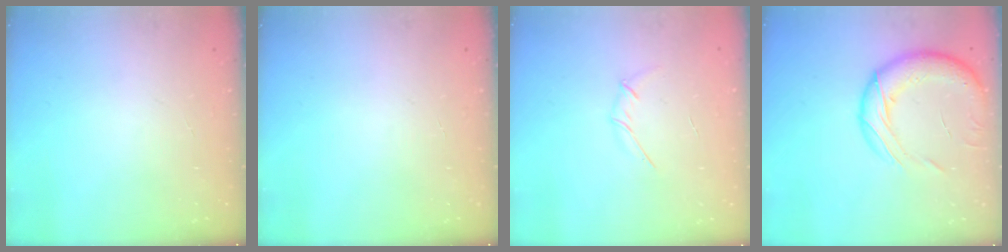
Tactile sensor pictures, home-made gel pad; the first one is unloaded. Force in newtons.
{"total": 0.0}
{"total": 3.3, "press": 3.2, "slide": 0.9}
{"total": 17.5, "press": 17.1, "slide": 3.9}